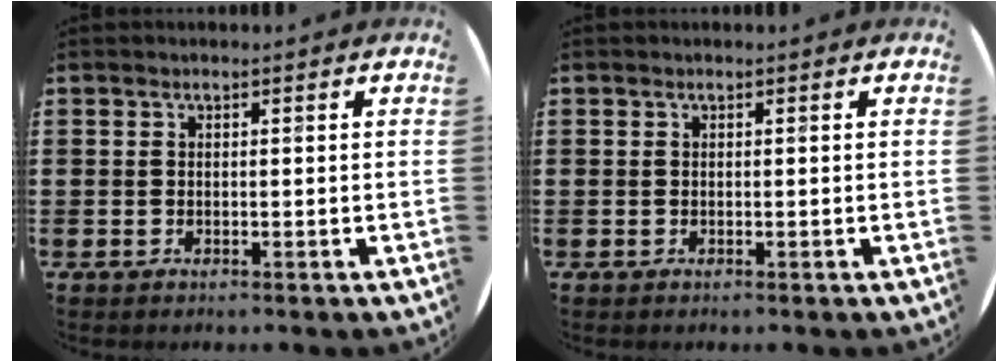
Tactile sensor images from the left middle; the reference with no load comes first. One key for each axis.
{"total": 0.0}